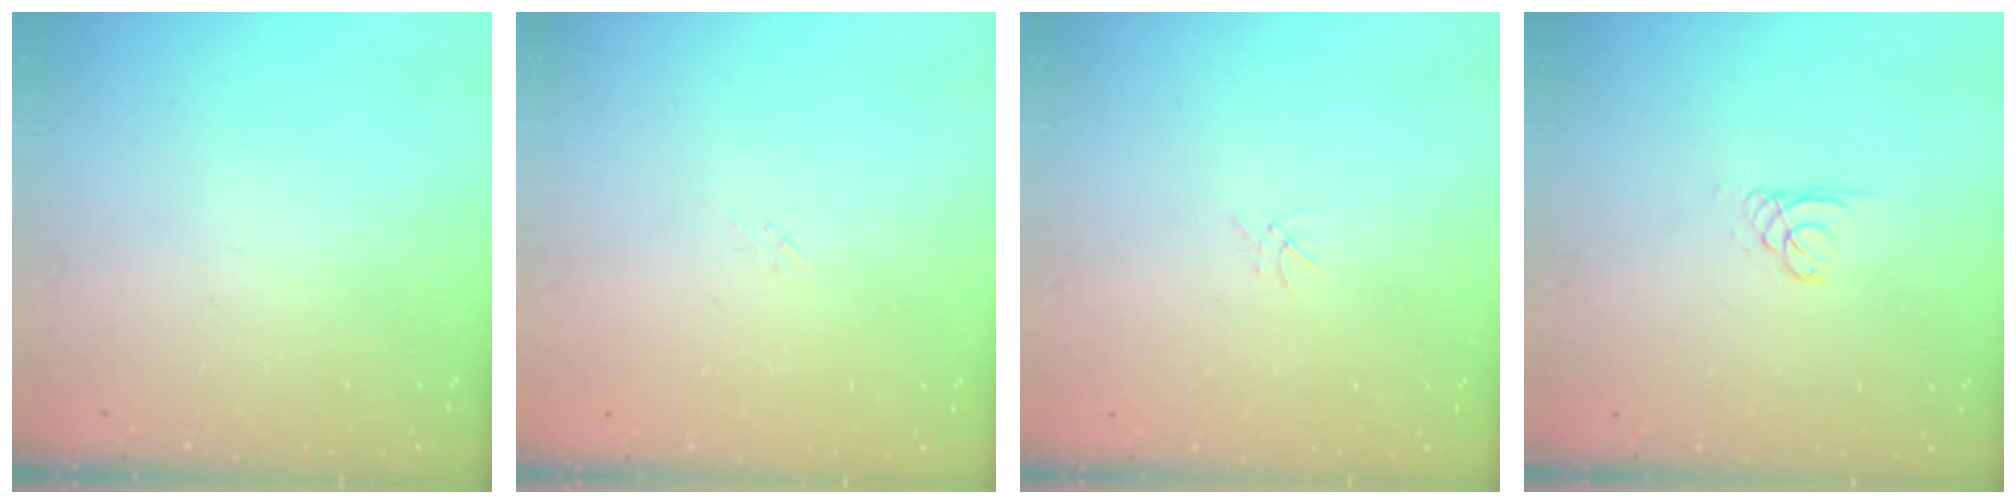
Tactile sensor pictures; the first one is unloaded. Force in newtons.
{"total": 1.7, "press": 1.6, "slide": 0.2}
{"total": 0.0}
{"total": 0.8, "press": 0.8, "slide": 0.1}